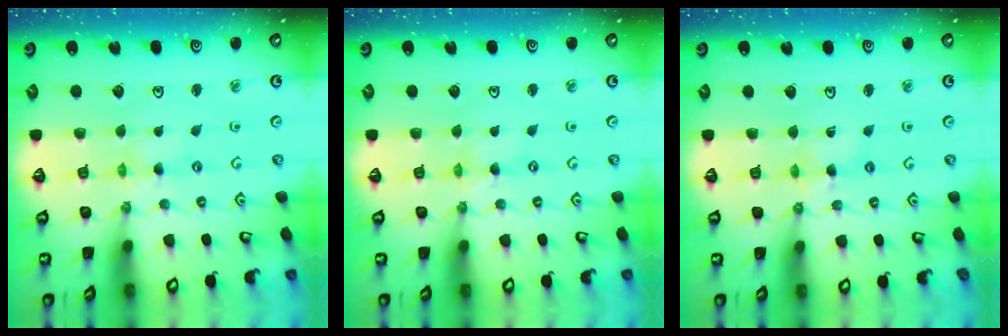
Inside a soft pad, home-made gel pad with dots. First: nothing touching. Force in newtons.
{"total": 0.0}
{"total": 3.1, "press": 3.1, "slide": 0.3}